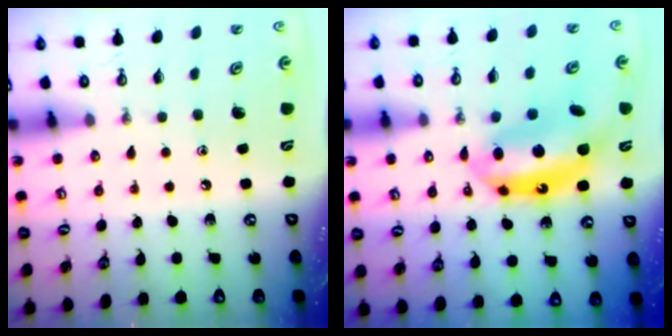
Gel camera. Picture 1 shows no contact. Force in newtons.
{"total": 13.4, "press": 13.4, "slide": 0.9}